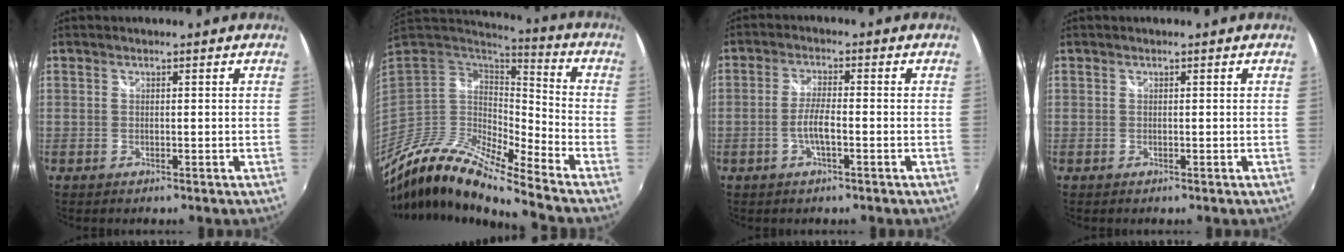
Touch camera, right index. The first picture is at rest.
{"total": 15.9, "force": [-13.1, 2.0, 8.8], "torque": [-0.153, -0.026, -0.264]}
{"total": 3.7, "force": [-1.4, 0.5, 3.4], "torque": [-0.075, 0.005, -0.026]}
{"total": 0.0}